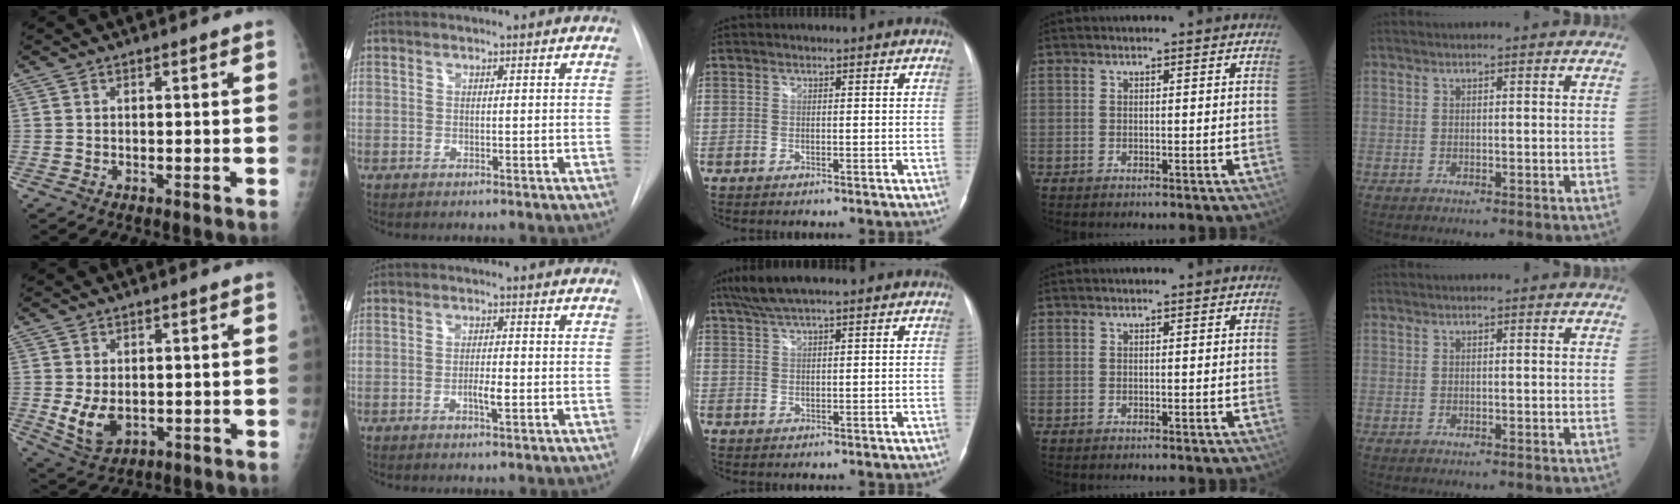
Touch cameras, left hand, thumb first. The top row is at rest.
{"thumb": {"total": 6.0, "force": [-0.3, 3.9, 4.5], "torque": [-0.077, -0.012, 0.011]}, "index": {"total": 2.2, "force": [-0.8, 0.3, 2.0], "torque": [-0.037, -0.001, -0.013]}, "middle": {"total": 6.1, "force": [4.7, 0.7, 3.7], "torque": [-0.075, 0.030, 0.085]}}